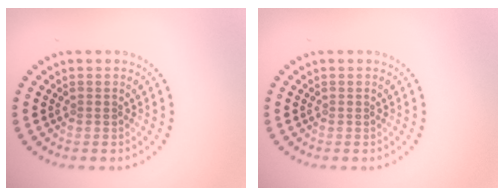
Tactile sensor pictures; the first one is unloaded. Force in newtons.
{"total": 0.0}